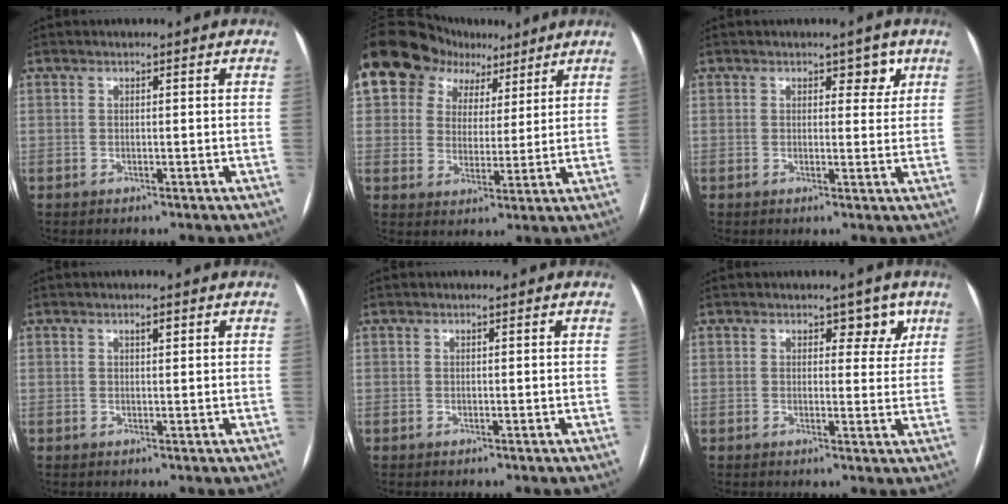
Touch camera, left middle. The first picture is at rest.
{"total": 15.1, "force": [9.0, 10.7, 5.6], "torque": [-0.106, 0.063, 0.155]}
{"total": 2.7, "force": [1.5, 1.7, 1.5], "torque": [-0.005, 0.002, 0.016]}
{"total": 1.0, "force": [0.6, 0.3, 0.8], "torque": [-0.014, 0.001, 0.009]}
{"total": 0.0}
{"total": 3.5, "force": [2.0, 2.2, 1.7], "torque": [-0.003, 0.002, 0.022]}